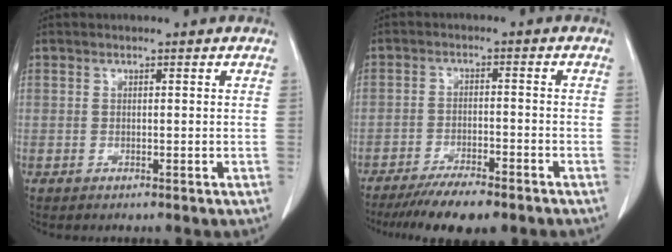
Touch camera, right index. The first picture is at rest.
{"total": 9.1, "force": [-7.3, 1.6, 5.1], "torque": [-0.077, -0.017, -0.116]}